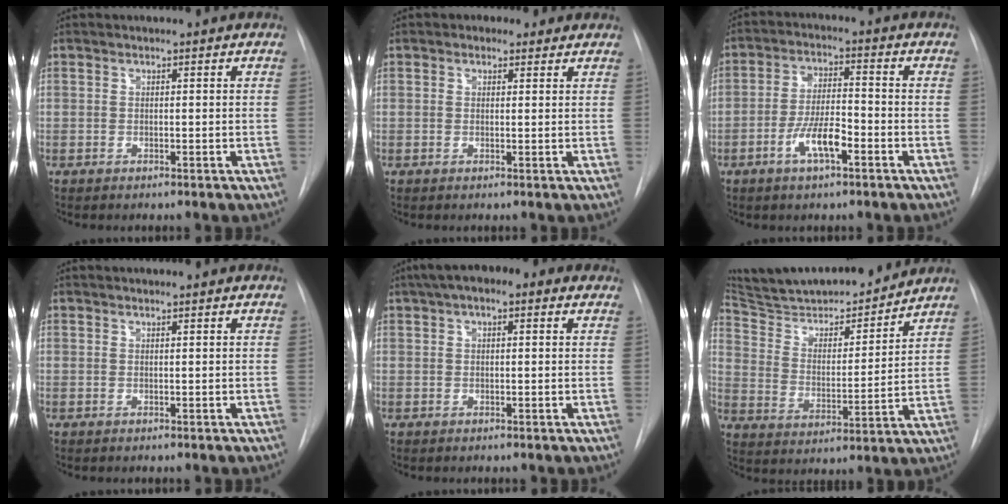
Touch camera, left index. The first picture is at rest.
{"total": 2.5, "force": [1.6, 1.8, 0.9], "torque": [-0.011, 0.014, 0.019]}
{"total": 6.8, "force": [-3.2, 1.8, 5.7], "torque": [-0.114, 0.002, -0.058]}
{"total": 0.8, "force": [0.8, 0.0, 0.3], "torque": [-0.011, 0.010, 0.012]}
{"total": 7.3, "force": [4.2, 2.8, 5.3], "torque": [-0.088, 0.039, 0.060]}
{"total": 20.2, "force": [18.7, 3.3, 7.1], "torque": [-0.113, -0.002, 0.293]}